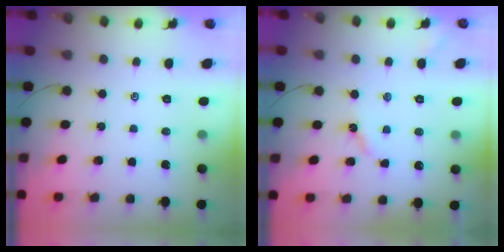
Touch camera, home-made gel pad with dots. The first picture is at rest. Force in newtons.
{"total": 4.1, "press": 4.0, "slide": 0.6}